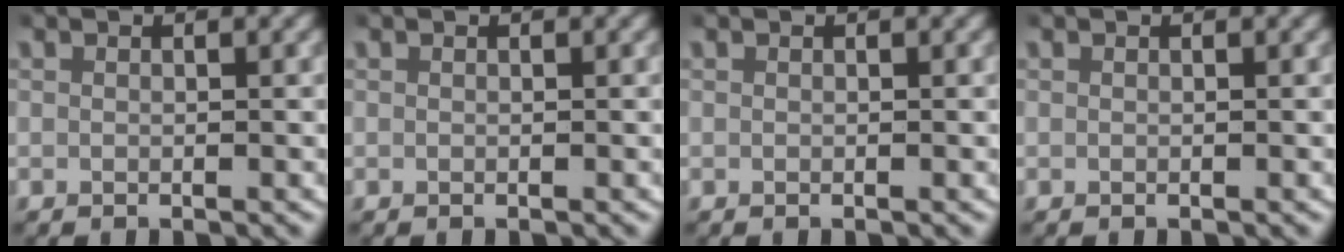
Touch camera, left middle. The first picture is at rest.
{"total": 0.0}
{"total": 0.0}
{"total": 0.0}